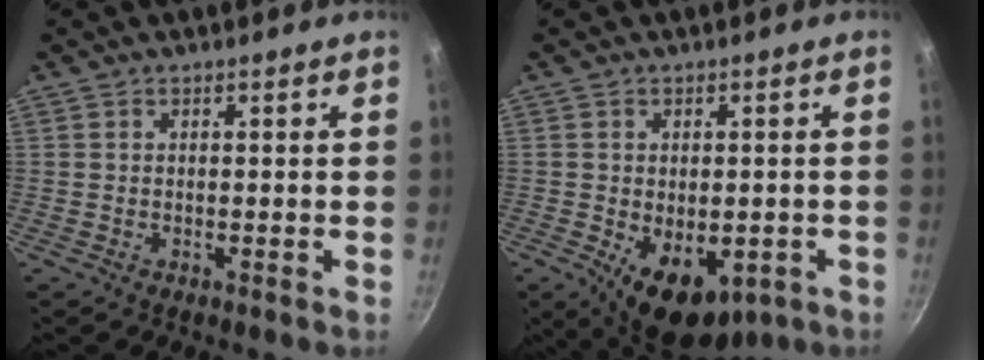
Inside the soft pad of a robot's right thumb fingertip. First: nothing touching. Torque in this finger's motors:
{"motor_torque": [-0.37, 0.64, 1.21, -0.40, 0.10]}